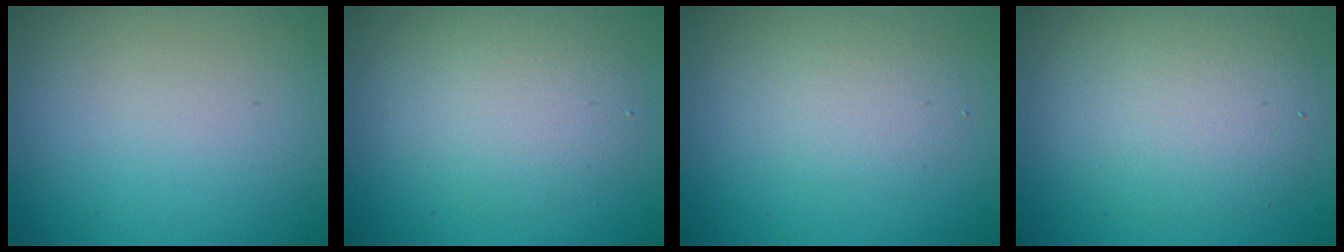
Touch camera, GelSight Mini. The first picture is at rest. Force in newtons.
{"total": 3.9, "press": 3.9, "slide": 0.0}
{"total": 2.4, "press": 2.4, "slide": 0.1}
{"total": 4.9, "press": 4.9, "slide": 0.4}